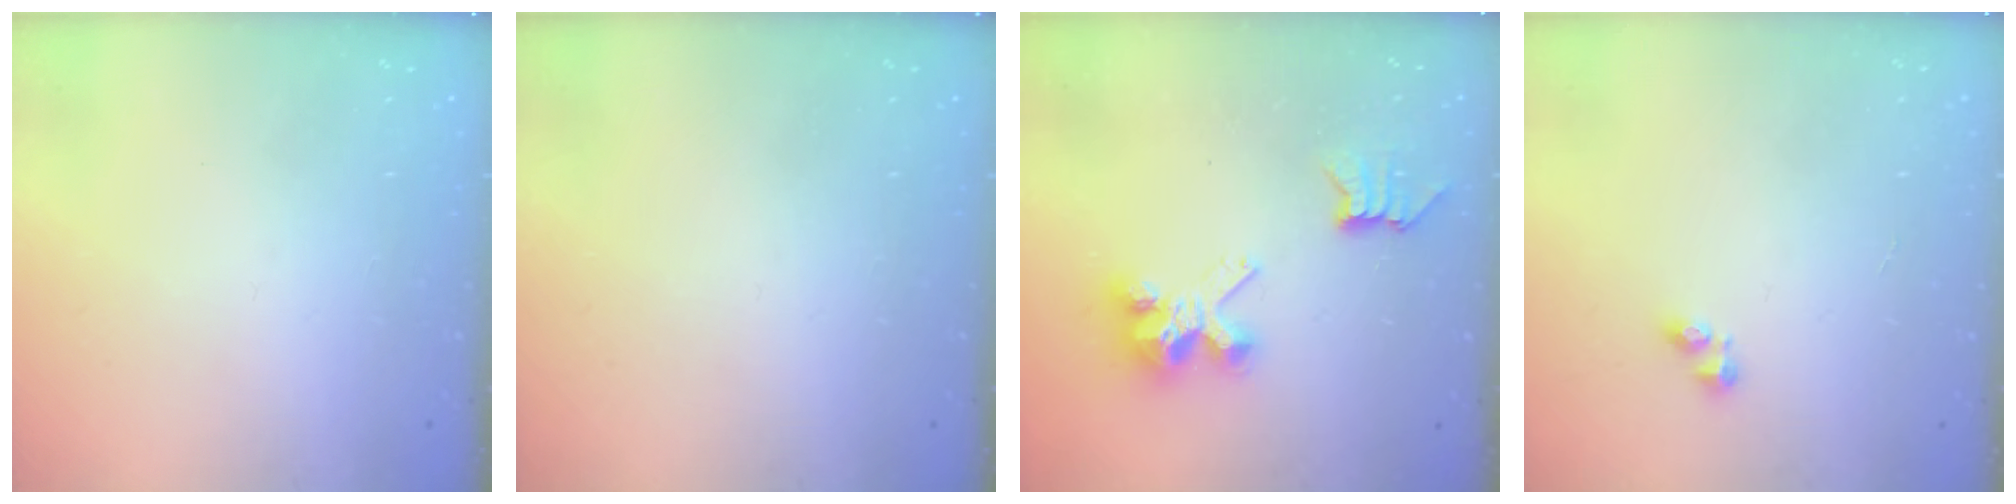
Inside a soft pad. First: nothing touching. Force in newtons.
{"total": 0.0}
{"total": 7.6, "press": 7.6, "slide": 0.2}
{"total": 2.6, "press": 2.6, "slide": 0.4}